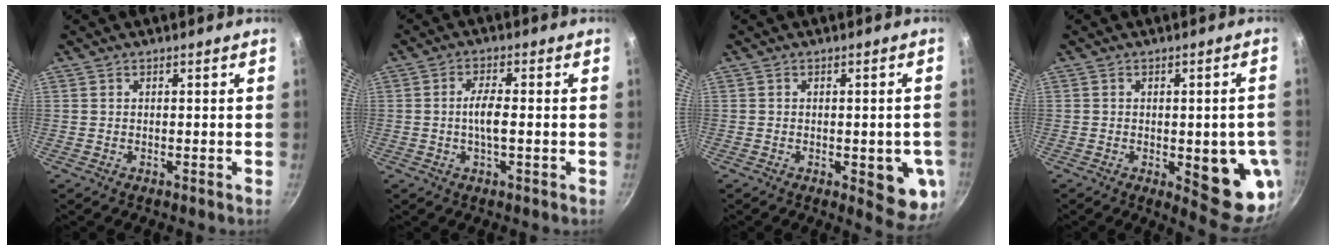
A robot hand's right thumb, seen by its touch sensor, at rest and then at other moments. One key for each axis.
{"total": 4.5, "fx": -0.5, "fy": 1.2, "fz": 4.3, "tx": -0.090, "ty": 0.008, "tz": -0.013}
{"total": 9.1, "fx": -2.1, "fy": 3.8, "fz": 8.0, "tx": -0.065, "ty": -0.004, "tz": -0.023}
{"total": 12.8, "fx": -2.5, "fy": 4.9, "fz": 11.5, "tx": -0.100, "ty": -0.007, "tz": -0.026}